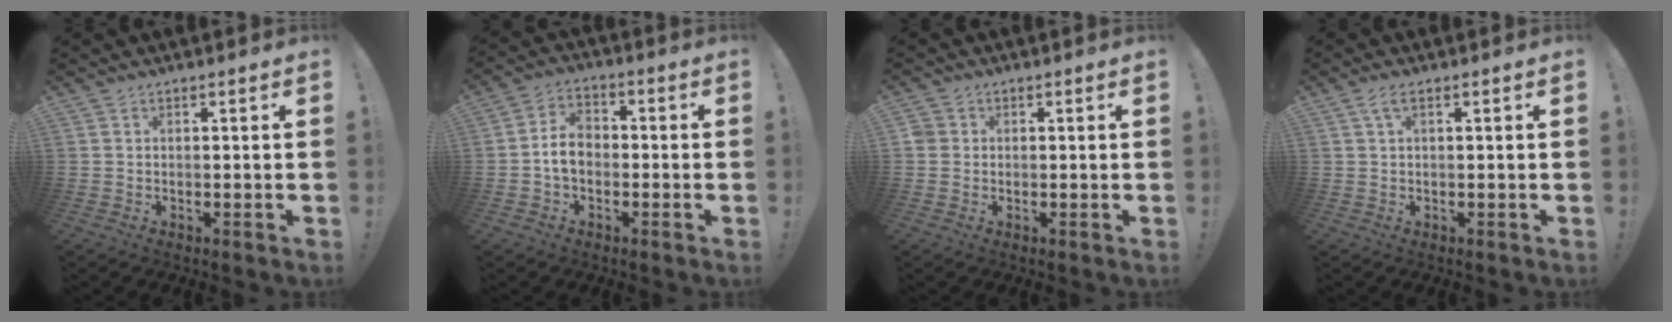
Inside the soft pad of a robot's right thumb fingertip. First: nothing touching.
{"total": 7.3, "force": [-1.3, 5.4, 4.7], "torque": [-0.081, 0.013, -0.022]}
{"total": 2.4, "force": [0.2, 2.2, 0.8], "torque": [-0.010, 0.005, 0.006]}
{"total": 2.5, "force": [0.8, 0.5, 2.3], "torque": [-0.053, 0.004, 0.015]}